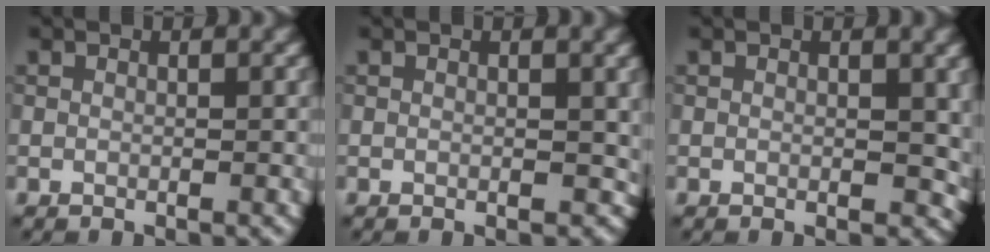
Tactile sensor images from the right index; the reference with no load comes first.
{"total": 1.6, "force": [0.3, 1.1, 1.1], "torque": [-0.012, 0.000, 0.003]}
{"total": 2.5, "force": [0.4, 1.5, 2.0], "torque": [-0.021, -0.002, 0.005]}